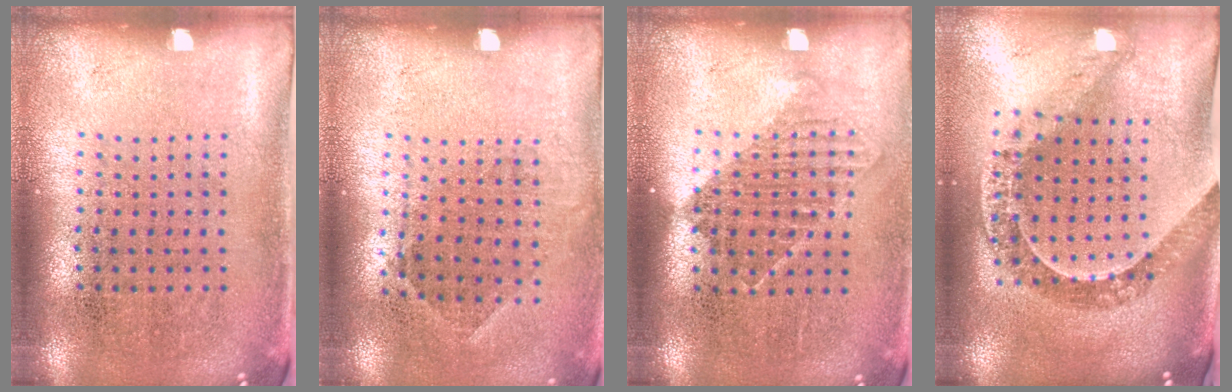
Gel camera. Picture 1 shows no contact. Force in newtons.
{"total": 0.8, "press": 0.7, "slide": 0.5}
{"total": 1.2, "press": 1.0, "slide": 0.7}
{"total": 1.1, "press": 1.1, "slide": 0.3}